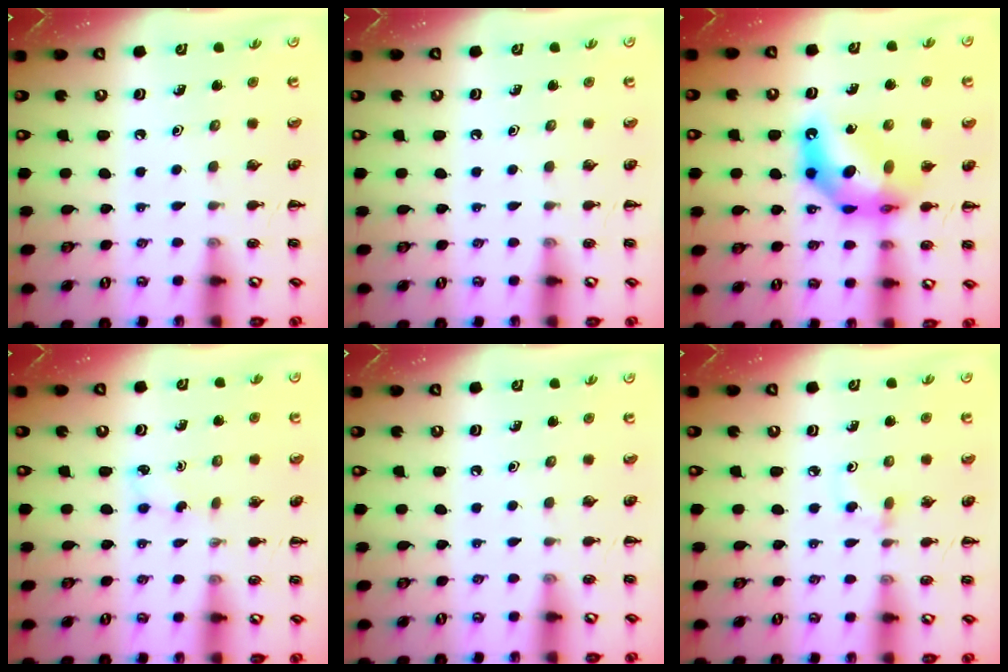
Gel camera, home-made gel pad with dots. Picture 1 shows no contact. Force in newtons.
{"total": 0.0}
{"total": 13.0, "press": 12.5, "slide": 3.8}
{"total": 3.0, "press": 2.8, "slide": 0.9}
{"total": 0.0}
{"total": 3.4, "press": 3.1, "slide": 1.4}